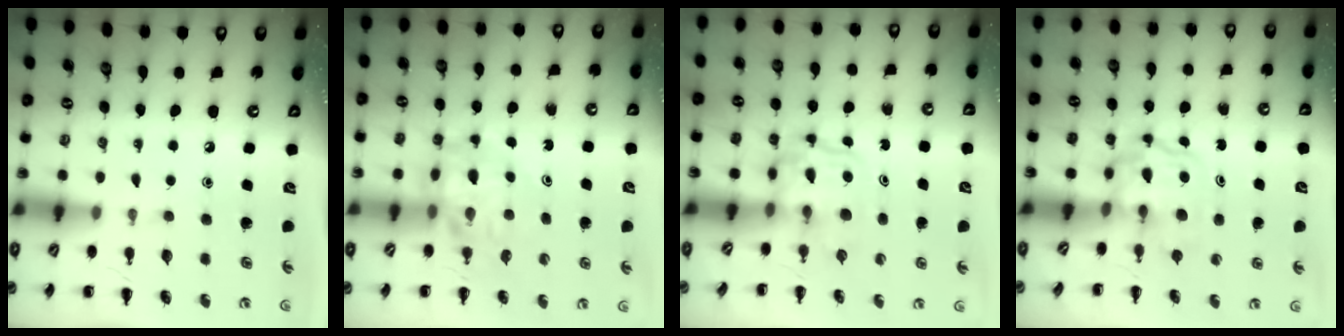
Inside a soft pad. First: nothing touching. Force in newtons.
{"total": 10.5, "press": 10.0, "slide": 3.1}
{"total": 3.4, "press": 3.4, "slide": 0.2}
{"total": 3.7, "press": 3.6, "slide": 0.4}